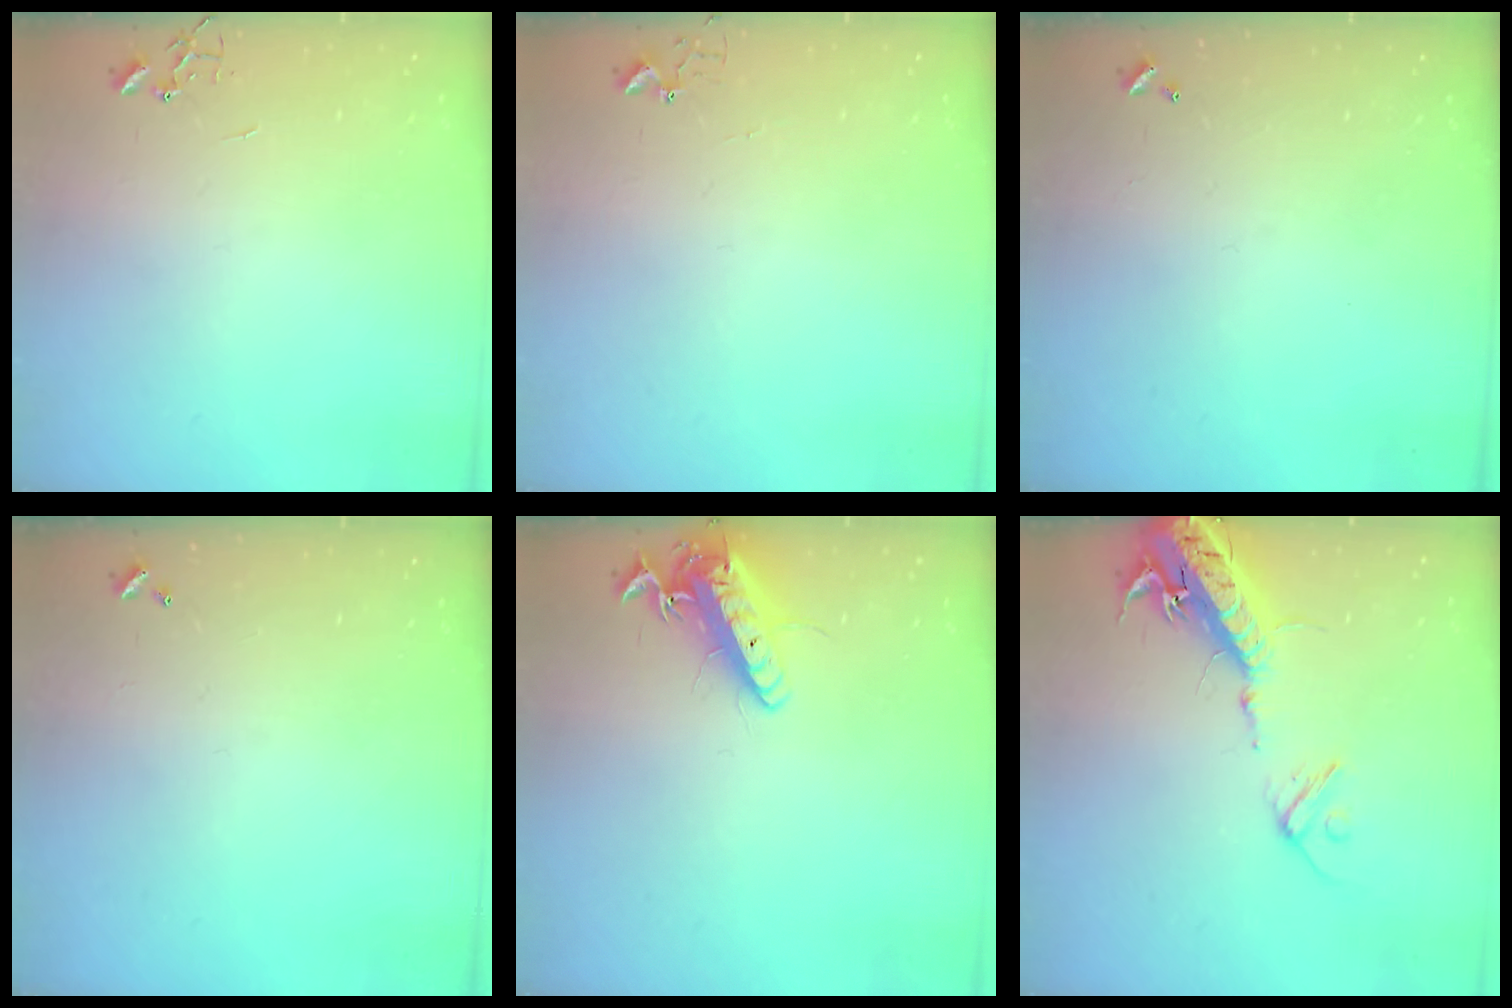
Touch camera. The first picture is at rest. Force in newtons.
{"total": 2.7, "press": 2.7, "slide": 0.3}
{"total": 0.0}
{"total": 0.0}
{"total": 14.7, "press": 14.4, "slide": 2.8}
{"total": 18.2, "press": 17.7, "slide": 4.1}